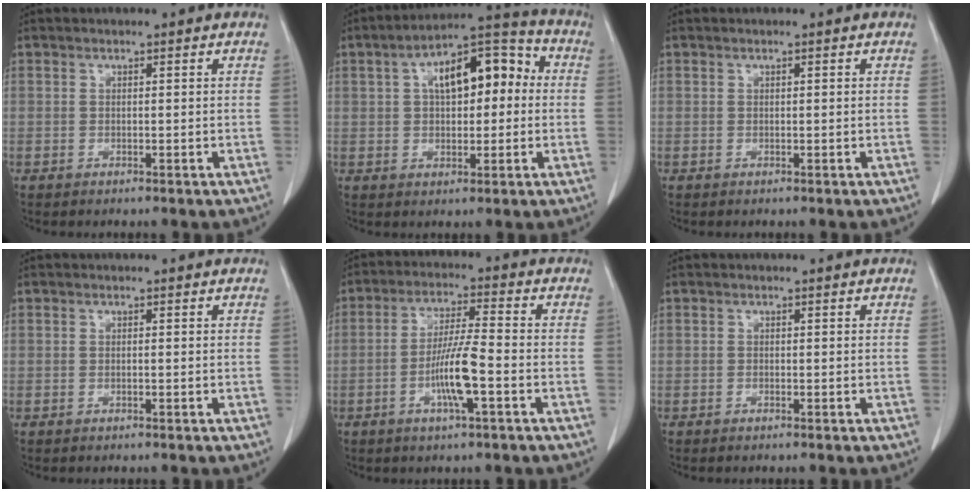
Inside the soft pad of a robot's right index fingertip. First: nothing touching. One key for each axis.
{"total": 12.6, "fx": 2.0, "fy": 5.7, "fz": 11.0, "tx": -0.168, "ty": 0.047, "tz": 0.030}
{"total": 0.0}
{"total": 0.0}
{"total": 8.2, "fx": -2.6, "fy": 0.3, "fz": 7.7, "tx": -0.149, "ty": -0.002, "tz": -0.052}
{"total": 0.0}